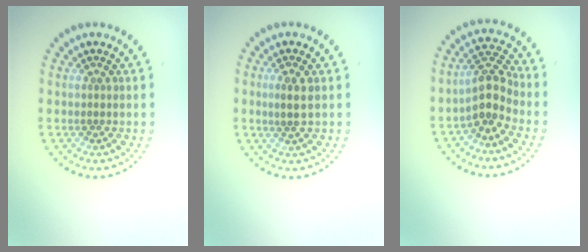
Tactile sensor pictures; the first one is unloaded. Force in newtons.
{"total": 1.8, "press": 1.7, "slide": 0.5}
{"total": 3.5, "press": 3.0, "slide": 1.7}